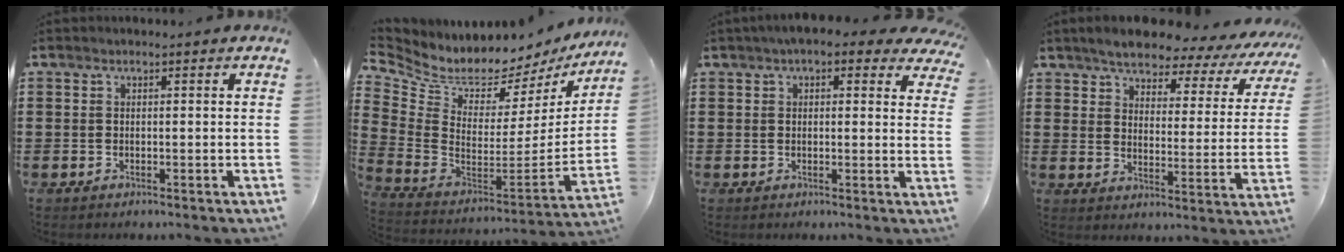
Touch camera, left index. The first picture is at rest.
{"total": 5.2, "force": [4.4, 2.4, 1.4], "torque": [-0.063, -0.050, 0.072]}
{"total": 3.7, "force": [2.9, 1.2, 2.1], "torque": [-0.051, -0.001, 0.051]}
{"total": 5.2, "force": [4.9, 1.1, 1.6], "torque": [-0.051, -0.032, 0.078]}